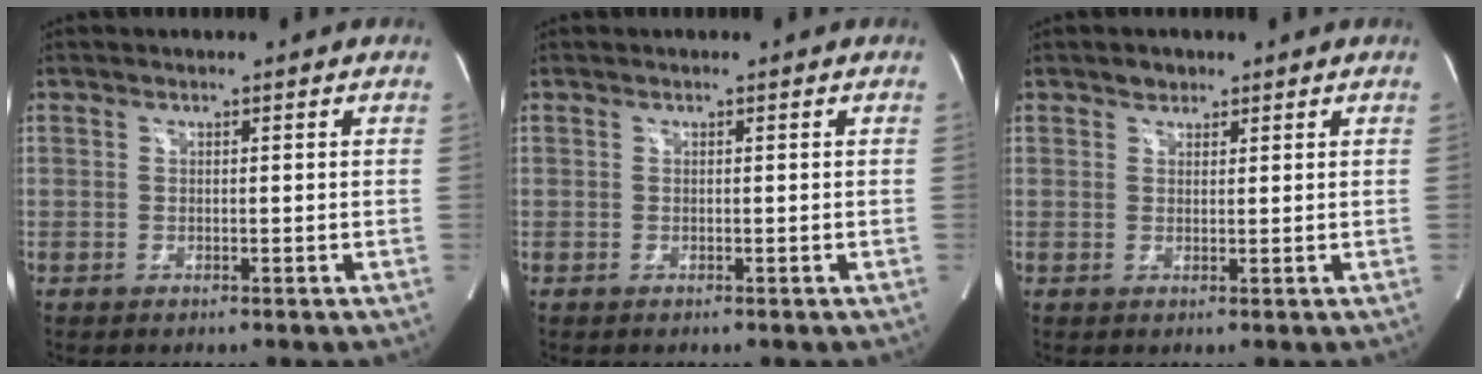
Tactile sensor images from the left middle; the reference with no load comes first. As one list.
[{"total": 0.0}, {"total": 1.6, "force": [1.2, 1.0, 0.3], "torque": [-0.005, -0.002, 0.017]}]